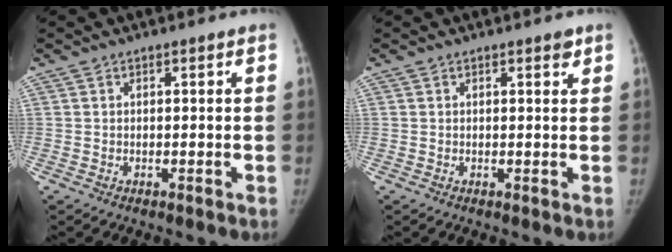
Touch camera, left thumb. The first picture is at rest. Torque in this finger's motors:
{"motor_torque": [0.43, -0.07, 0.47, -0.03, 0.08]}